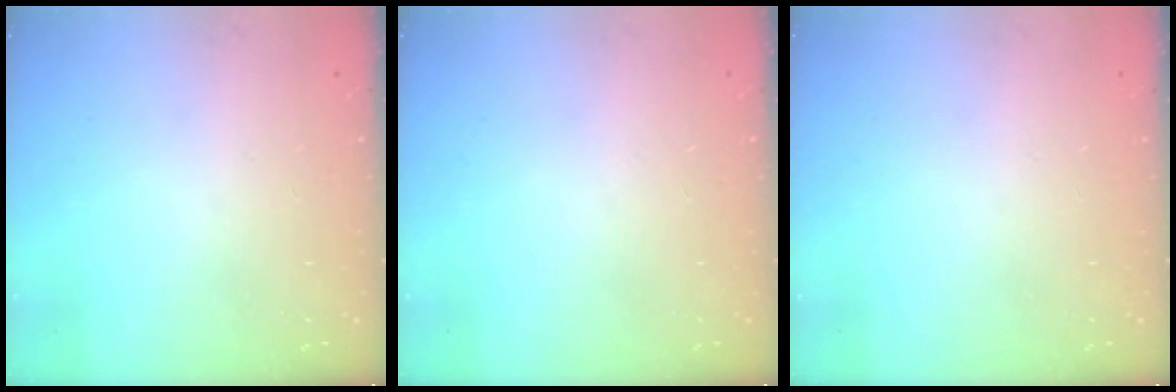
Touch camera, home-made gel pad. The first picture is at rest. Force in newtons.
{"total": 0.0}
{"total": 0.0}